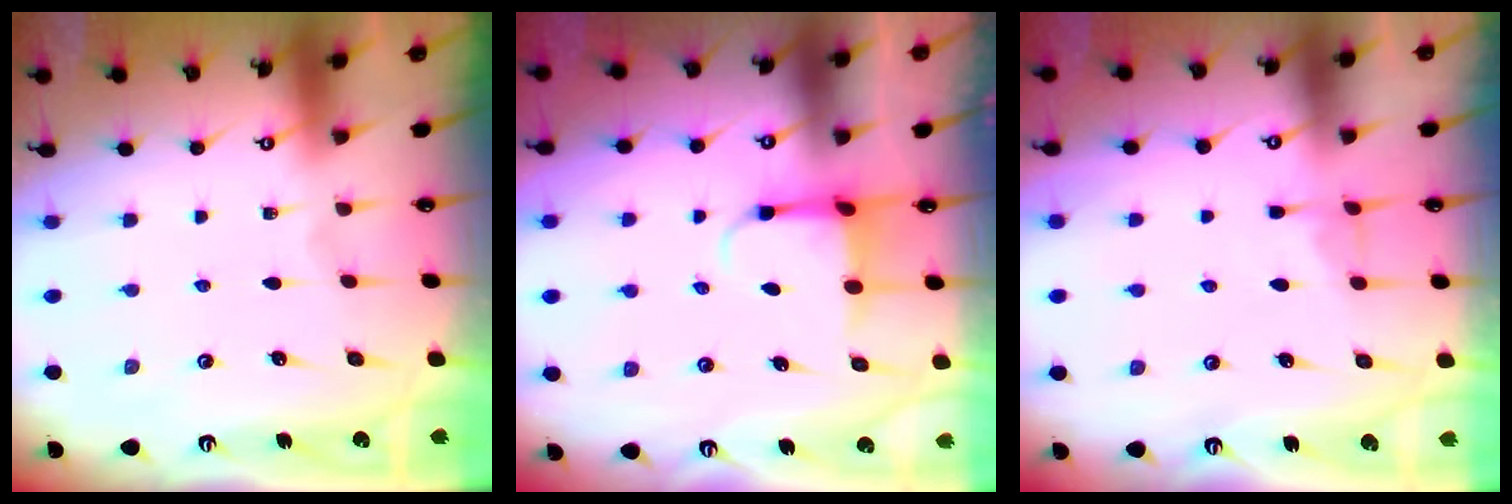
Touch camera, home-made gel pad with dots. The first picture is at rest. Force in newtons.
{"total": 3.9, "press": 3.7, "slide": 1.3}
{"total": 3.8, "press": 3.8, "slide": 0.6}